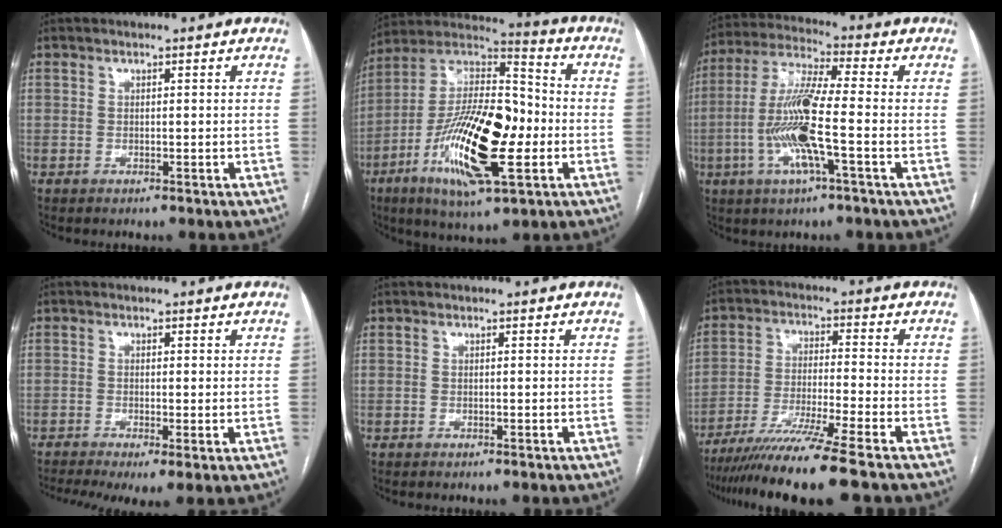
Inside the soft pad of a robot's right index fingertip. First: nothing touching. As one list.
[{"total": 21.4, "force": [-5.4, 6.1, 19.8], "torque": [-0.385, 0.000, -0.092]}, {"total": 12.6, "force": [-2.7, 0.6, 12.3], "torque": [-0.252, -0.003, -0.060]}, {"total": 6.9, "force": [-3.6, 2.1, 5.5], "torque": [-0.099, -0.014, -0.063]}, {"total": 0.0}, {"total": 12.7, "force": [-9.9, -2.2, 7.5], "torque": [-0.118, -0.039, -0.164]}]